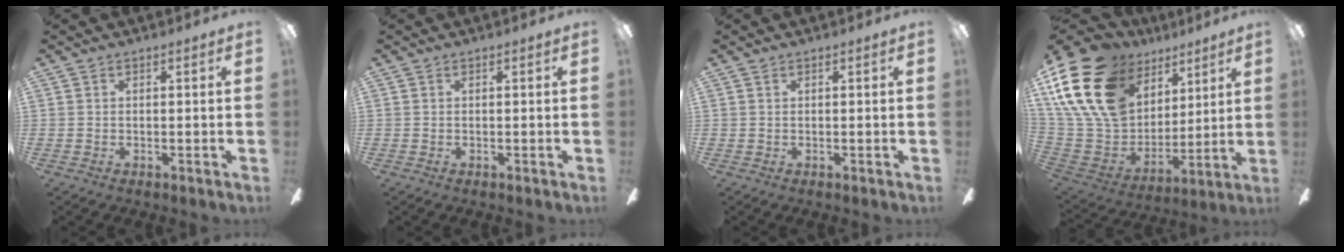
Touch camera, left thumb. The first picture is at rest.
{"total": 0.0}
{"total": 0.0}
{"total": 24.0, "force": [11.9, 16.0, 13.2], "torque": [-0.295, -0.052, 0.236]}